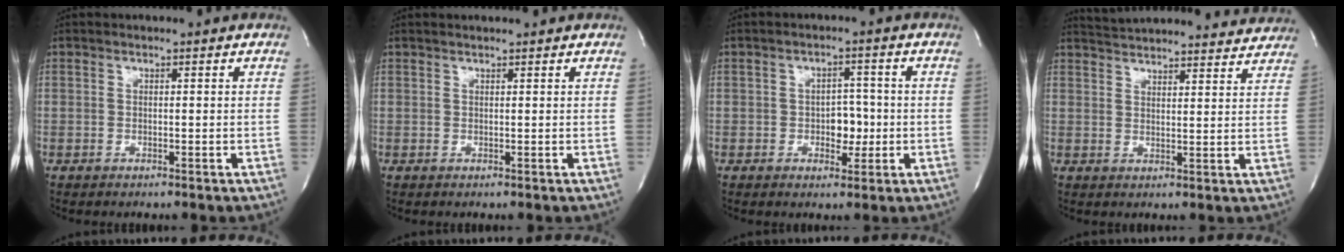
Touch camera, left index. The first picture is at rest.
{"total": 1.6, "force": [1.4, 0.1, 0.6], "torque": [-0.008, 0.013, 0.024]}
{"total": 3.9, "force": [-0.7, 2.5, 2.9], "torque": [-0.033, 0.005, -0.007]}
{"total": 18.2, "force": [17.6, 2.1, 4.1], "torque": [-0.064, -0.007, 0.227]}